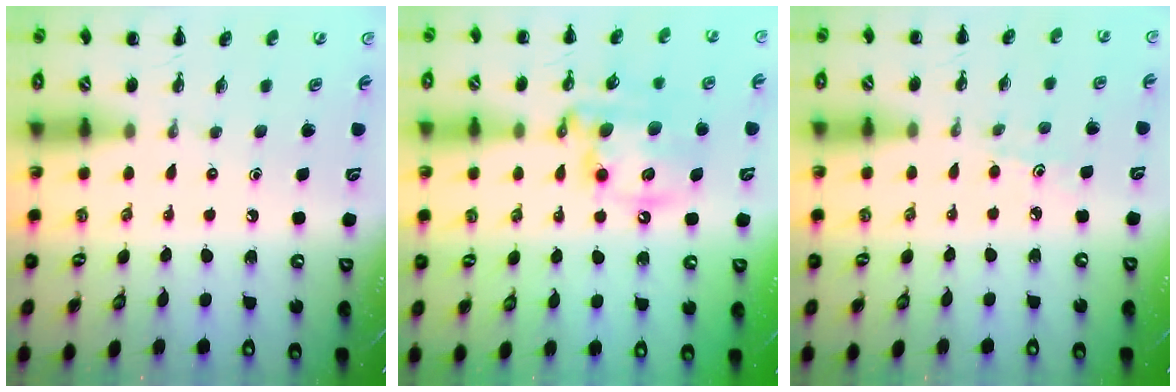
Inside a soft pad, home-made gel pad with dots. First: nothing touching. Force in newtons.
{"total": 13.3, "press": 13.0, "slide": 2.7}
{"total": 2.8, "press": 2.6, "slide": 0.9}